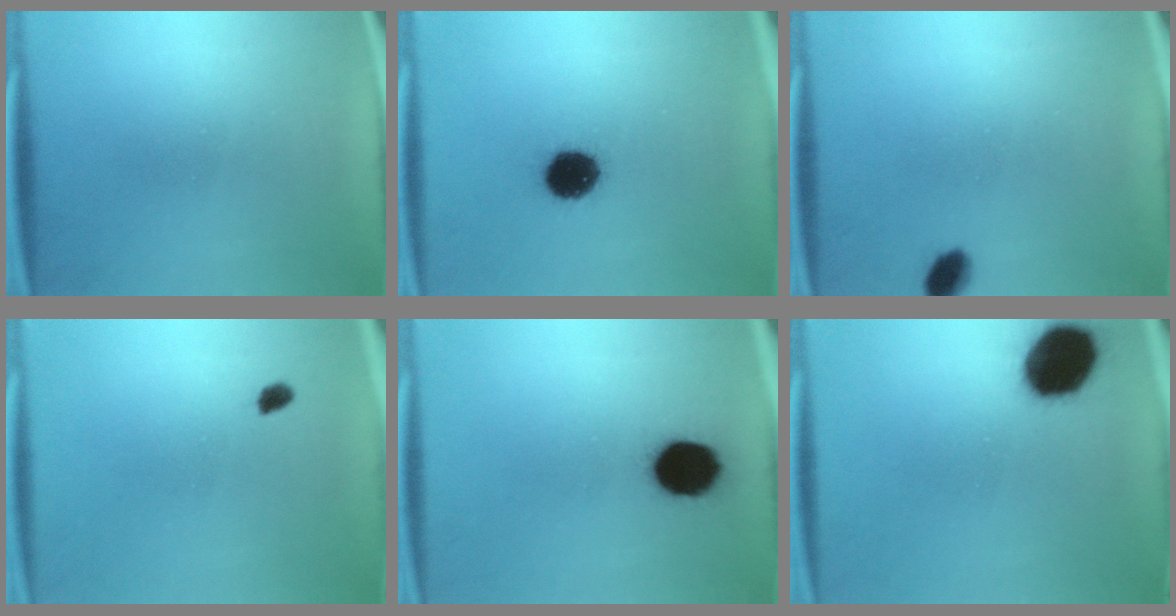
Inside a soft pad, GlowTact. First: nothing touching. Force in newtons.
{"total": 8.1}
{"total": 4.2}
{"total": 1.5}
{"total": 11.6}
{"total": 15.9}